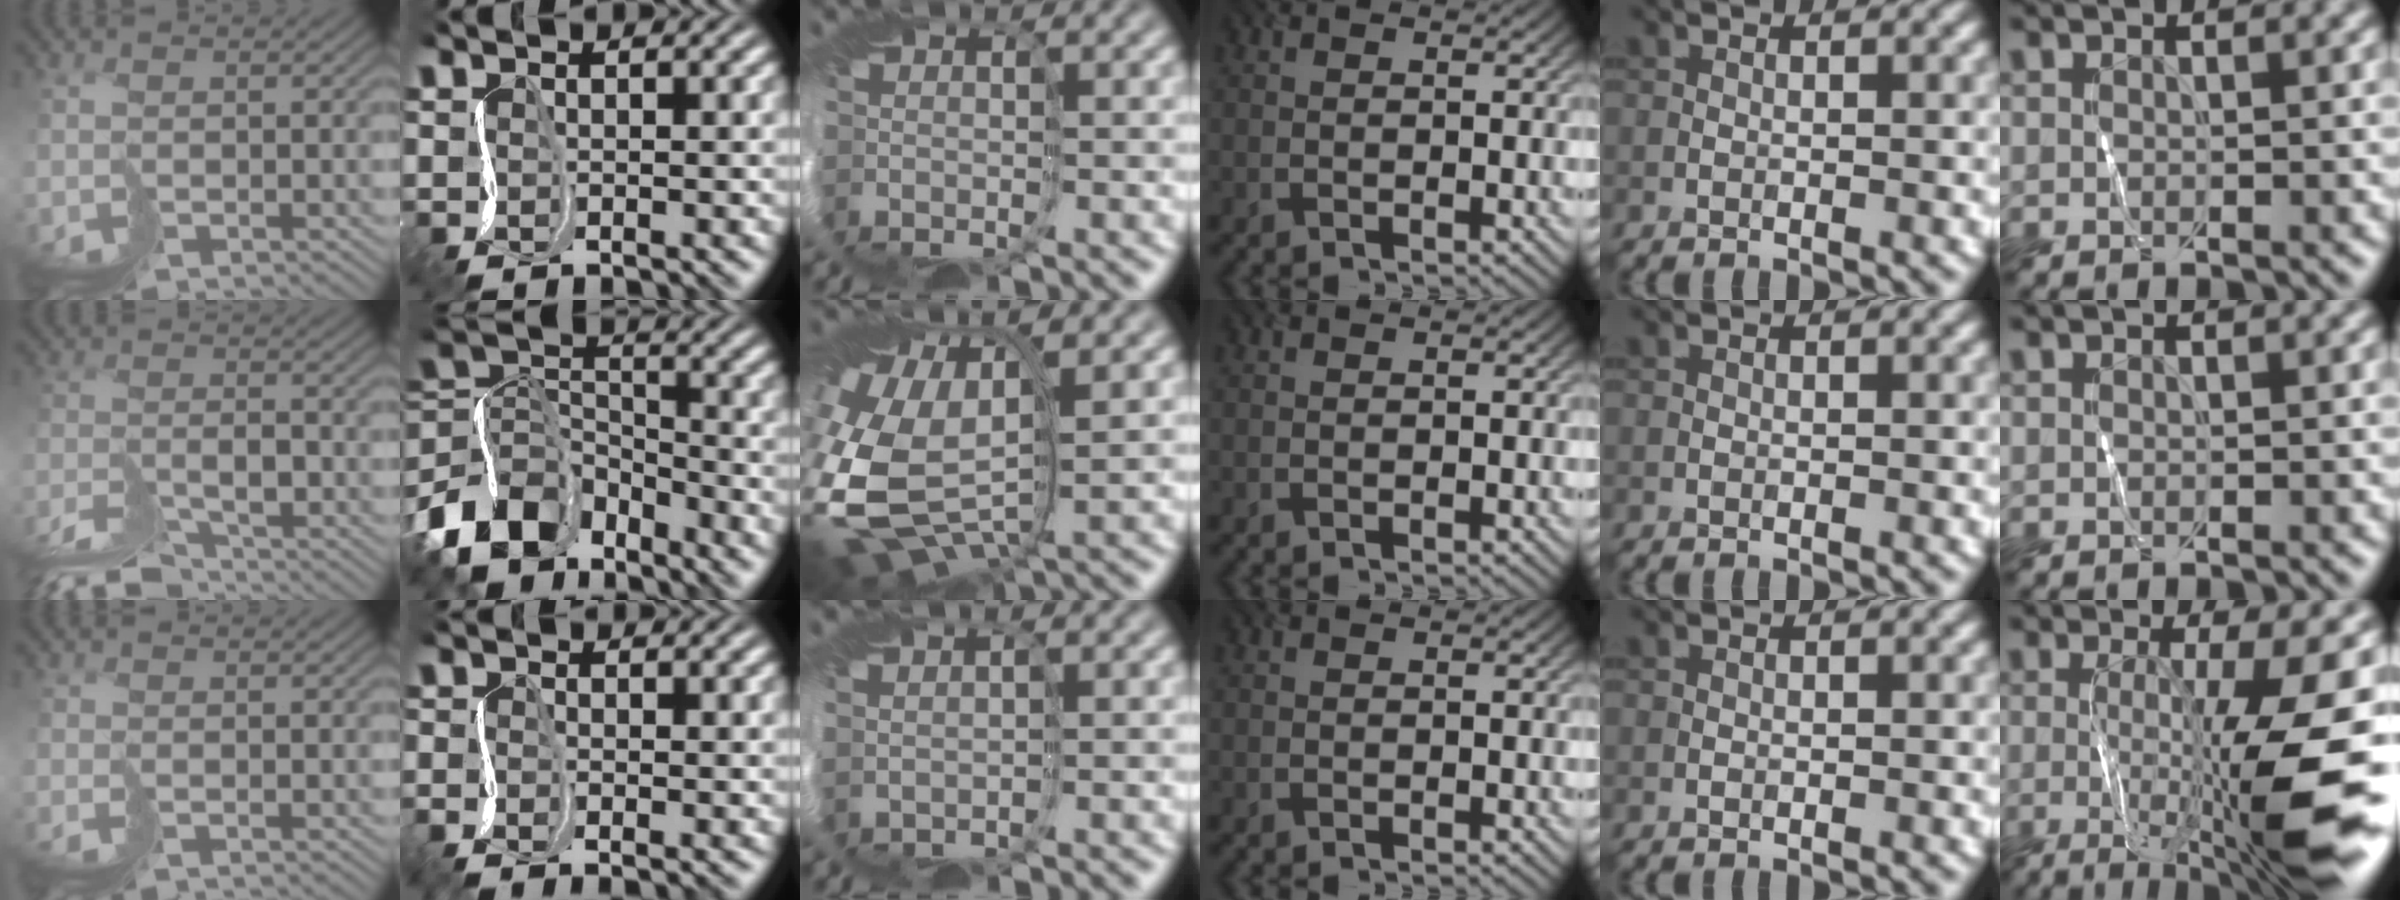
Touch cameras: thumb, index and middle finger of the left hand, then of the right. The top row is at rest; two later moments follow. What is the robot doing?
{"motion": "cut", "object": "tape"}